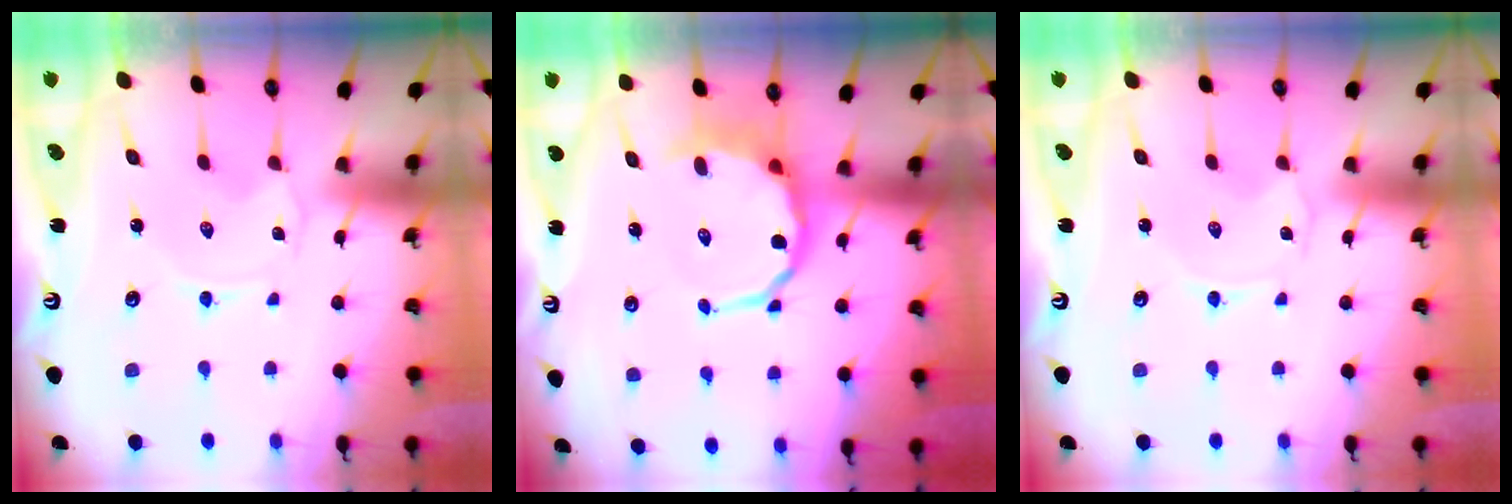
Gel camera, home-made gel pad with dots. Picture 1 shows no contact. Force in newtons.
{"total": 7.2, "press": 6.9, "slide": 2.3}
{"total": 0.0}